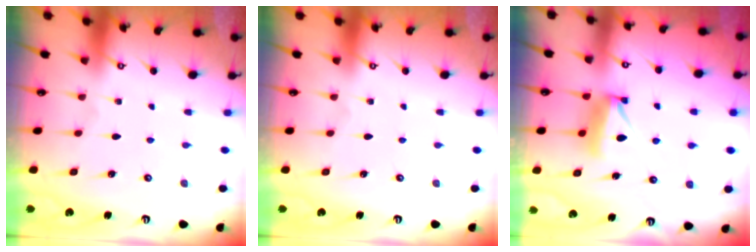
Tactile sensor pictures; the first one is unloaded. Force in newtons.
{"total": 0.0}
{"total": 7.5, "press": 7.5, "slide": 0.8}